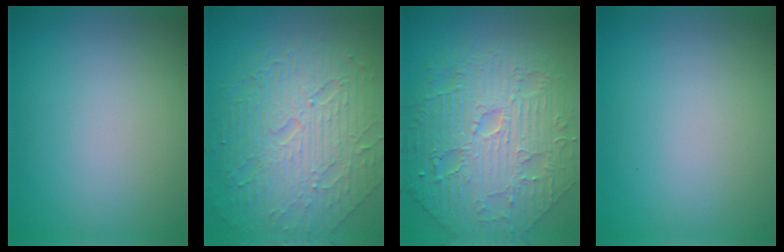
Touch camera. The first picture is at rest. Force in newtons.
{"total": 9.5, "press": 6.2, "slide": 7.2}
{"total": 8.9, "press": 6.8, "slide": 5.7}
{"total": 0.0}